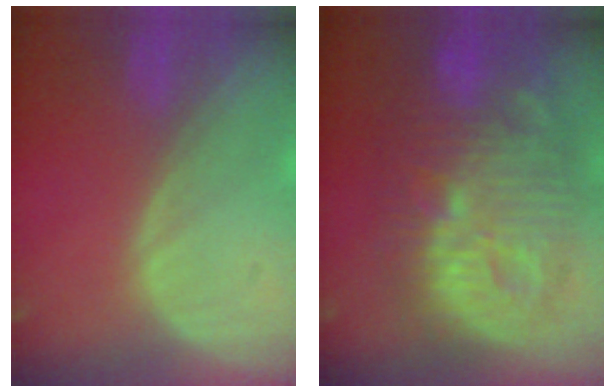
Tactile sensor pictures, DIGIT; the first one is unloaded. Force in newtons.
{"total": 13.5, "press": 13.4, "slide": 1.4}